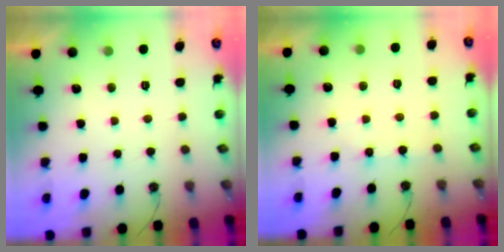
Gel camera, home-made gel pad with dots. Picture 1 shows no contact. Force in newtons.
{"total": 2.9, "press": 2.9, "slide": 0.5}